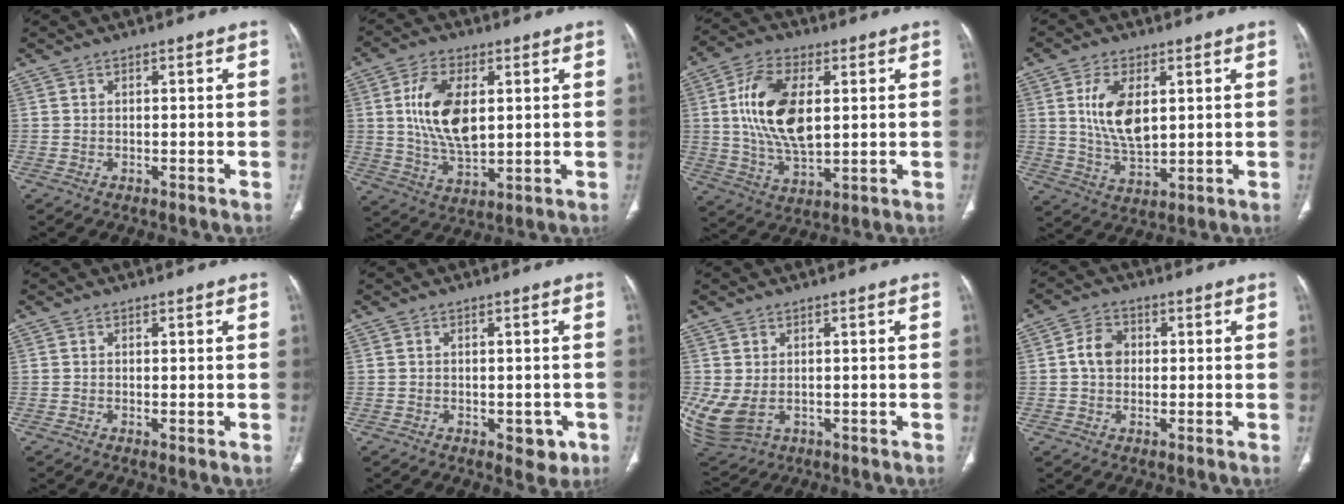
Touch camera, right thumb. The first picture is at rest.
{"total": 13.2, "force": [2.4, 7.1, 10.9], "torque": [-0.198, -0.012, 0.050]}
{"total": 15.7, "force": [2.6, 8.3, 13.1], "torque": [-0.246, -0.006, 0.051]}
{"total": 10.5, "force": [2.4, 5.5, 8.6], "torque": [-0.156, -0.015, 0.053]}
{"total": 0.6, "force": [-0.1, 0.2, 0.5], "torque": [-0.015, -0.004, 0.000]}
{"total": 5.2, "force": [-1.8, 3.0, 3.8], "torque": [-0.020, 0.000, -0.015]}
{"total": 10.4, "force": [-1.1, 7.6, 7.0], "torque": [-0.174, -0.008, 0.005]}
{"total": 5.1, "force": [0.4, 4.1, 3.1], "torque": [-0.046, 0.011, 0.002]}